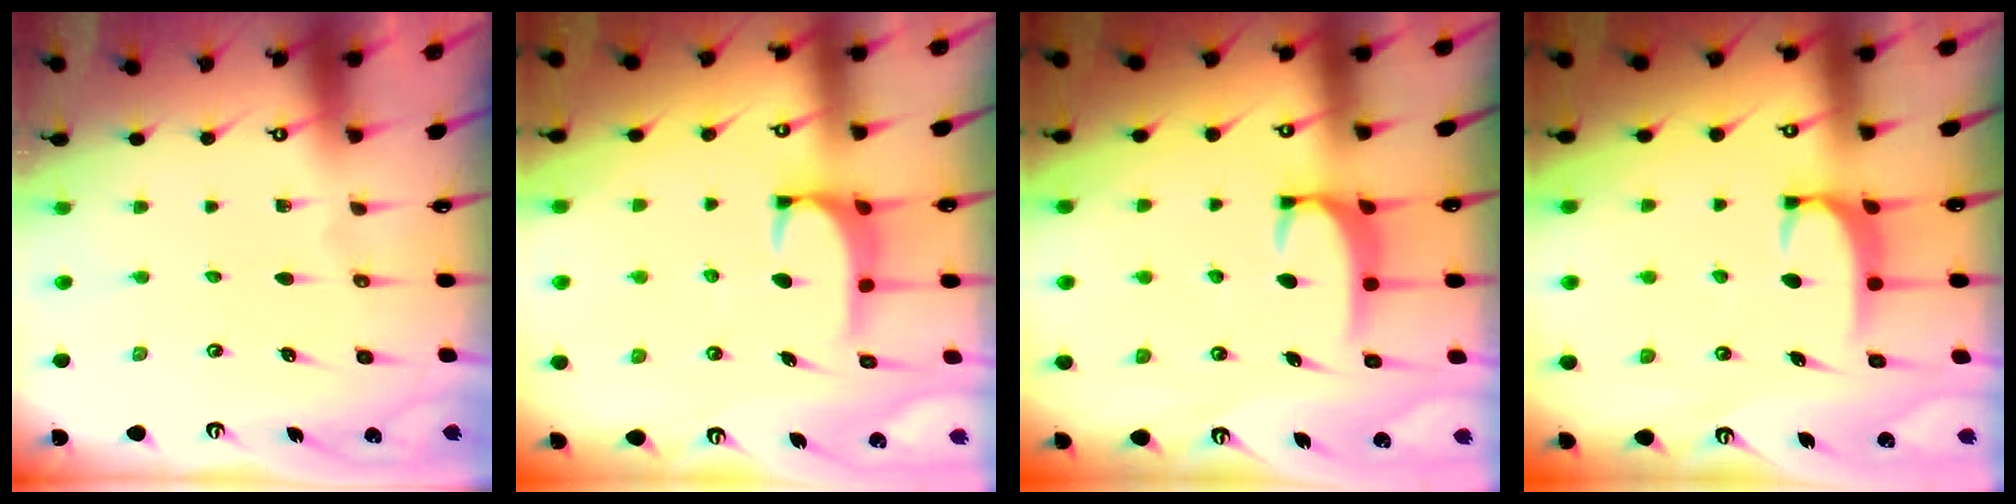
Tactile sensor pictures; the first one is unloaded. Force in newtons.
{"total": 1.7, "press": 1.5, "slide": 0.8}
{"total": 2.1, "press": 2.0, "slide": 0.5}
{"total": 1.8, "press": 1.7, "slide": 0.5}